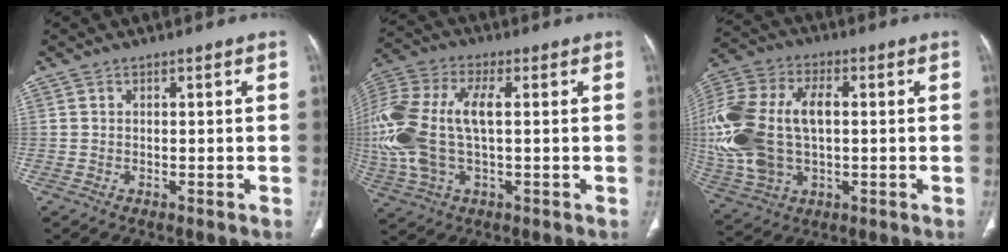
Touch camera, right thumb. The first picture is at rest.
{"total": 19.5, "force": [0.6, 9.7, 17.0], "torque": [-0.412, 0.012, 0.014]}
{"total": 22.7, "force": [0.4, 13.8, 18.0], "torque": [-0.418, 0.009, 0.016]}